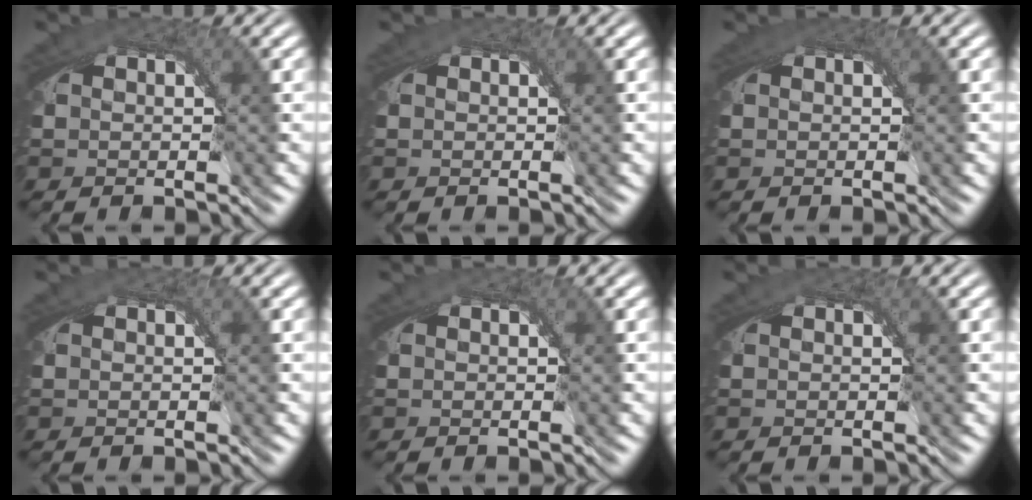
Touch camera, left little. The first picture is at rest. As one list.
[{"total": 0.0}, {"total": 0.5, "force": [0.2, 0.2, 0.5], "torque": [-0.004, 0.000, 0.004]}, {"total": 0.0}, {"total": 0.0}, {"total": 0.0}]